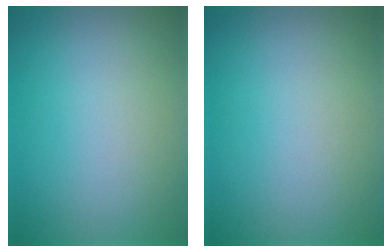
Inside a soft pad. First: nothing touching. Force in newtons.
{"total": 0.0}